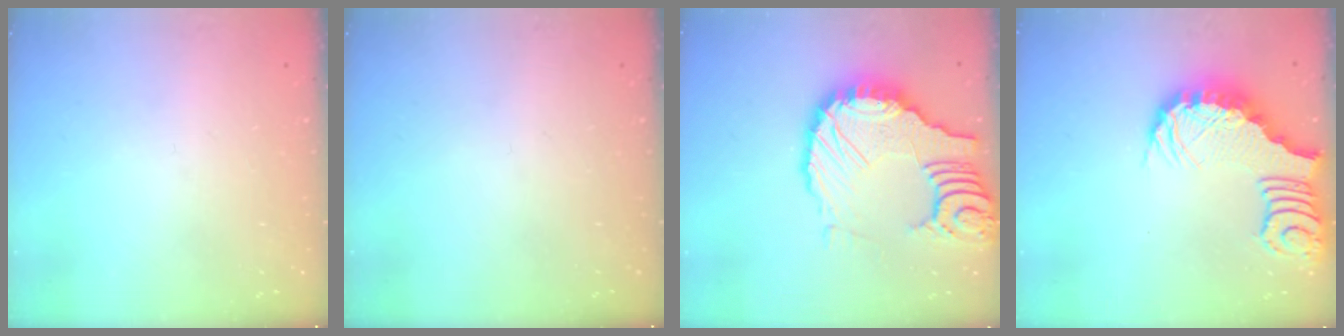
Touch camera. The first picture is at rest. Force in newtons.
{"total": 0.0}
{"total": 16.6, "press": 16.5, "slide": 1.8}
{"total": 3.0, "press": 2.9, "slide": 0.7}